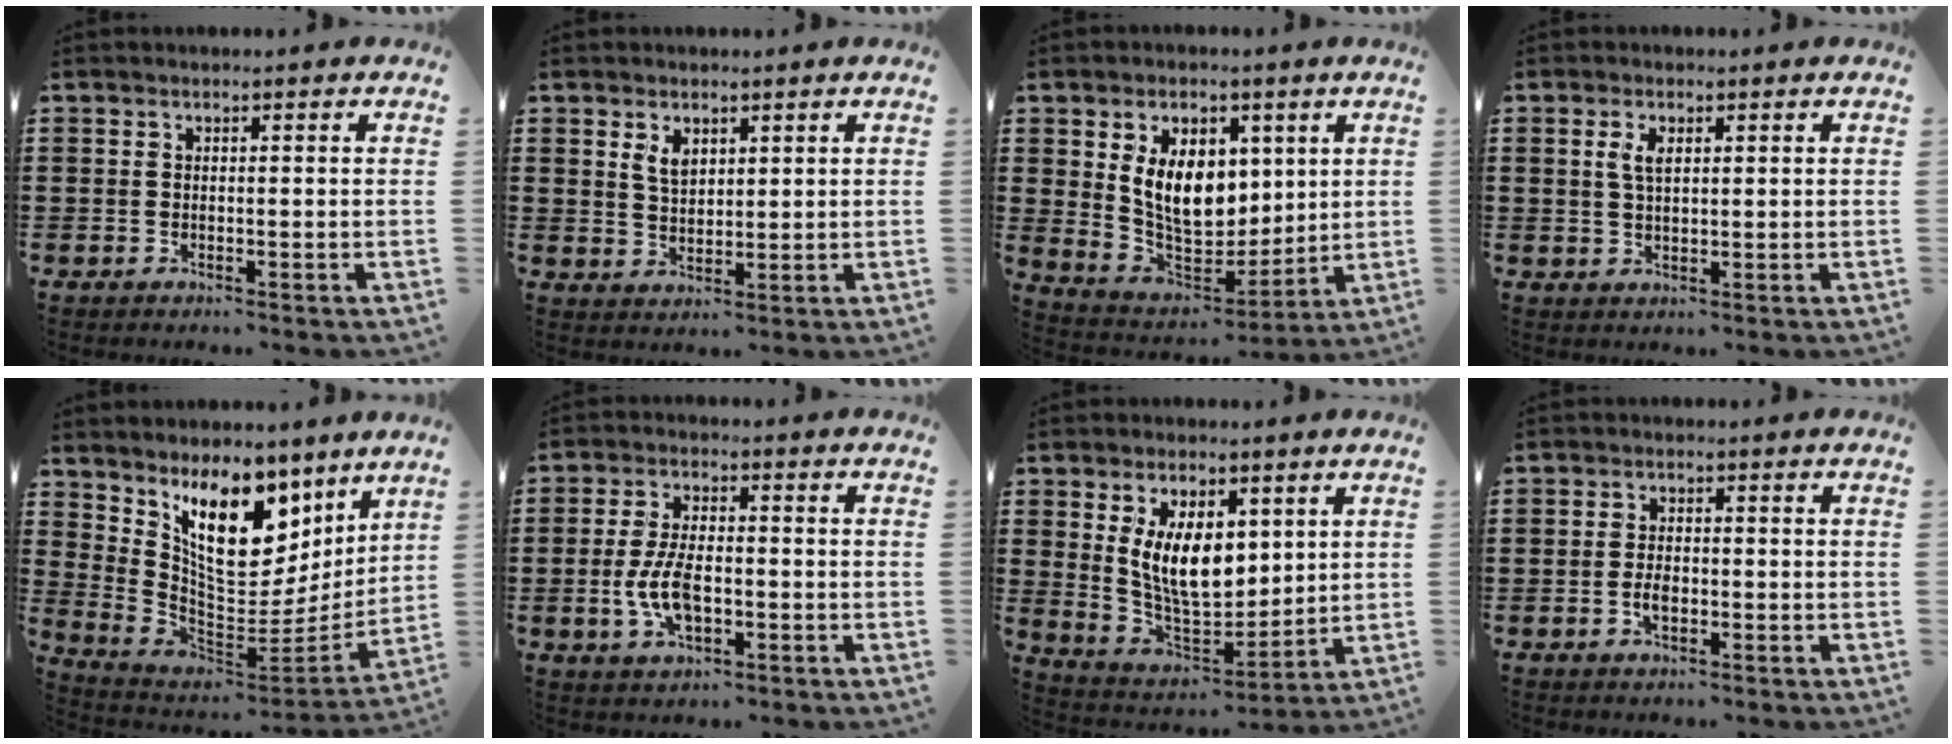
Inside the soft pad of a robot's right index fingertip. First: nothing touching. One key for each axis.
{"total": 3.0, "fx": 1.7, "fy": 1.8, "fz": 1.8, "tx": -0.041, "ty": 0.005, "tz": 0.031}
{"total": 9.5, "fx": 2.5, "fy": 6.6, "fz": 6.4, "tx": -0.141, "ty": 0.006, "tz": 0.044}
{"total": 2.9, "fx": 1.0, "fy": 1.3, "fz": 2.4, "tx": -0.052, "ty": 0.006, "tz": 0.016}
{"total": 13.7, "fx": 7.5, "fy": 7.5, "fz": 8.6, "tx": -0.151, "ty": -0.038, "tz": 0.144}
{"total": 7.0, "fx": -1.5, "fy": 3.4, "fz": 6.0, "tx": -0.138, "ty": -0.001, "tz": -0.033}
{"total": 9.3, "fx": 2.7, "fy": 5.2, "fz": 7.1, "tx": -0.140, "ty": 0.001, "tz": 0.049}
{"total": 2.5, "fx": -0.8, "fy": 1.3, "fz": 2.0, "tx": -0.045, "ty": 0.000, "tz": -0.016}